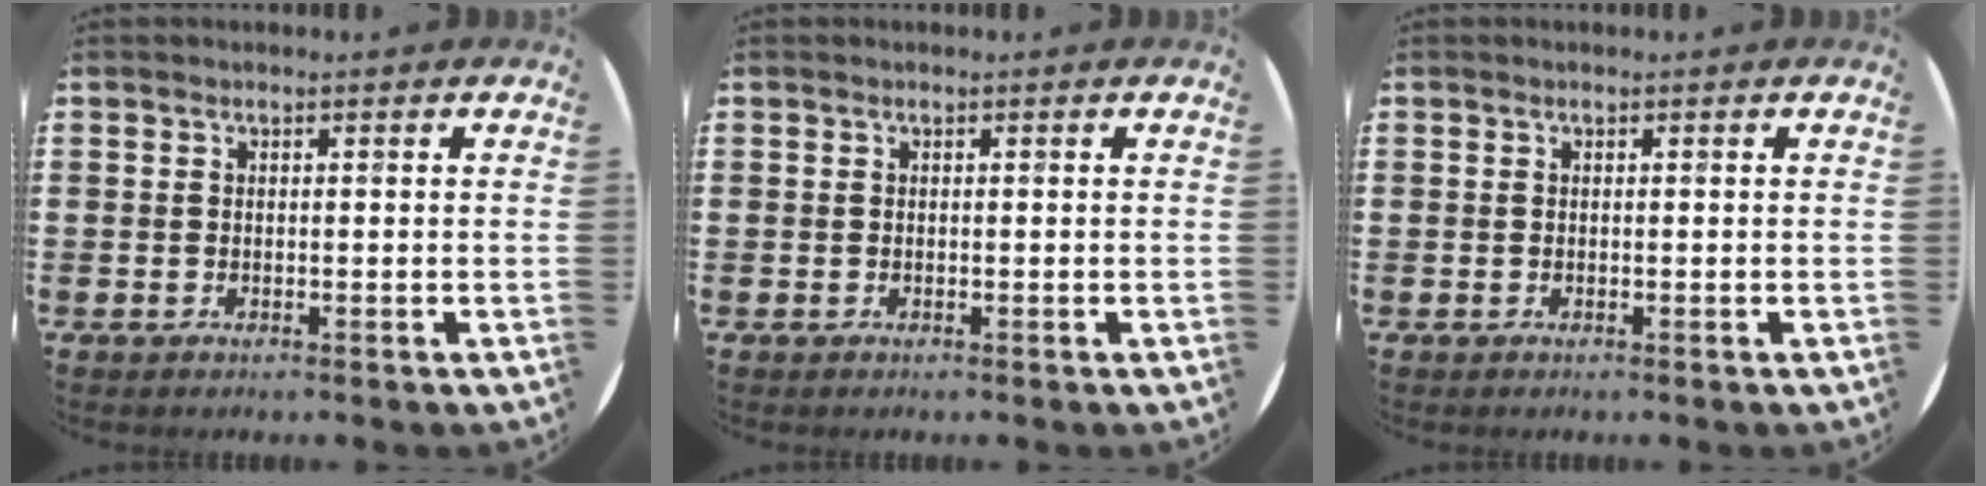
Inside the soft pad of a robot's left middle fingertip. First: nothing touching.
{"total": 0.0}
{"total": 0.0}